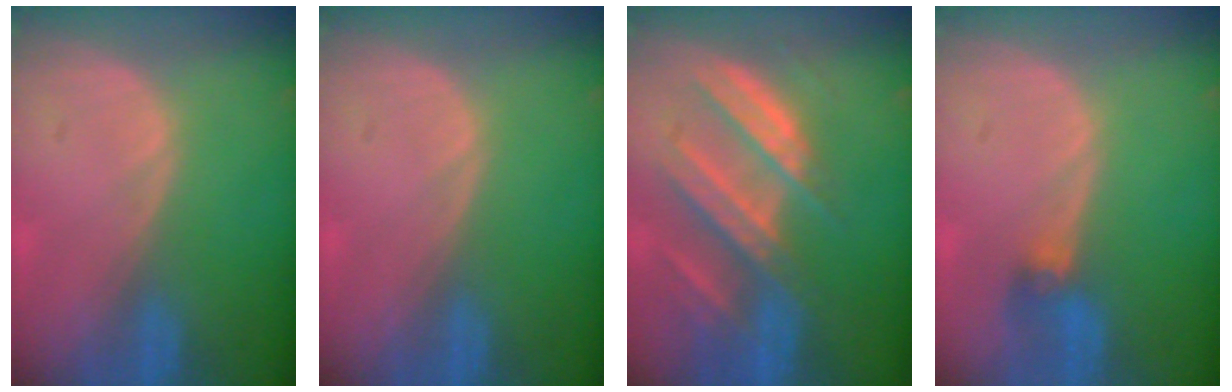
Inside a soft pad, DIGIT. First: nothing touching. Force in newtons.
{"total": 0.0}
{"total": 9.6, "press": 8.5, "slide": 4.4}
{"total": 2.8, "press": 2.6, "slide": 1.1}